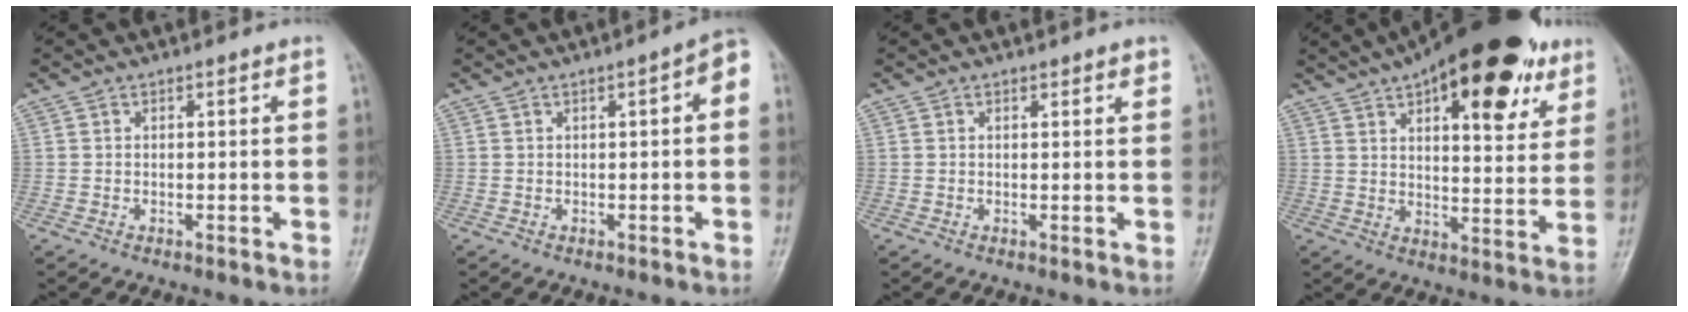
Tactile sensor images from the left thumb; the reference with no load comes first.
{"total": 3.6, "force": [0.4, 1.1, 3.4], "torque": [-0.039, 0.012, -0.004]}
{"total": 1.1, "force": [0.8, 0.4, 0.6], "torque": [-0.005, -0.003, 0.009]}
{"total": 24.0, "force": [13.4, 9.8, 17.4], "torque": [-0.213, -0.016, 0.192]}